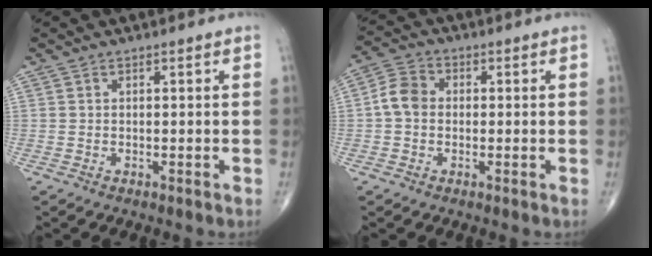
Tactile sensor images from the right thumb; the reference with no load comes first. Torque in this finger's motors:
{"motor_torque": [1.01, 1.23, 0.58, -0.21, 0.04]}